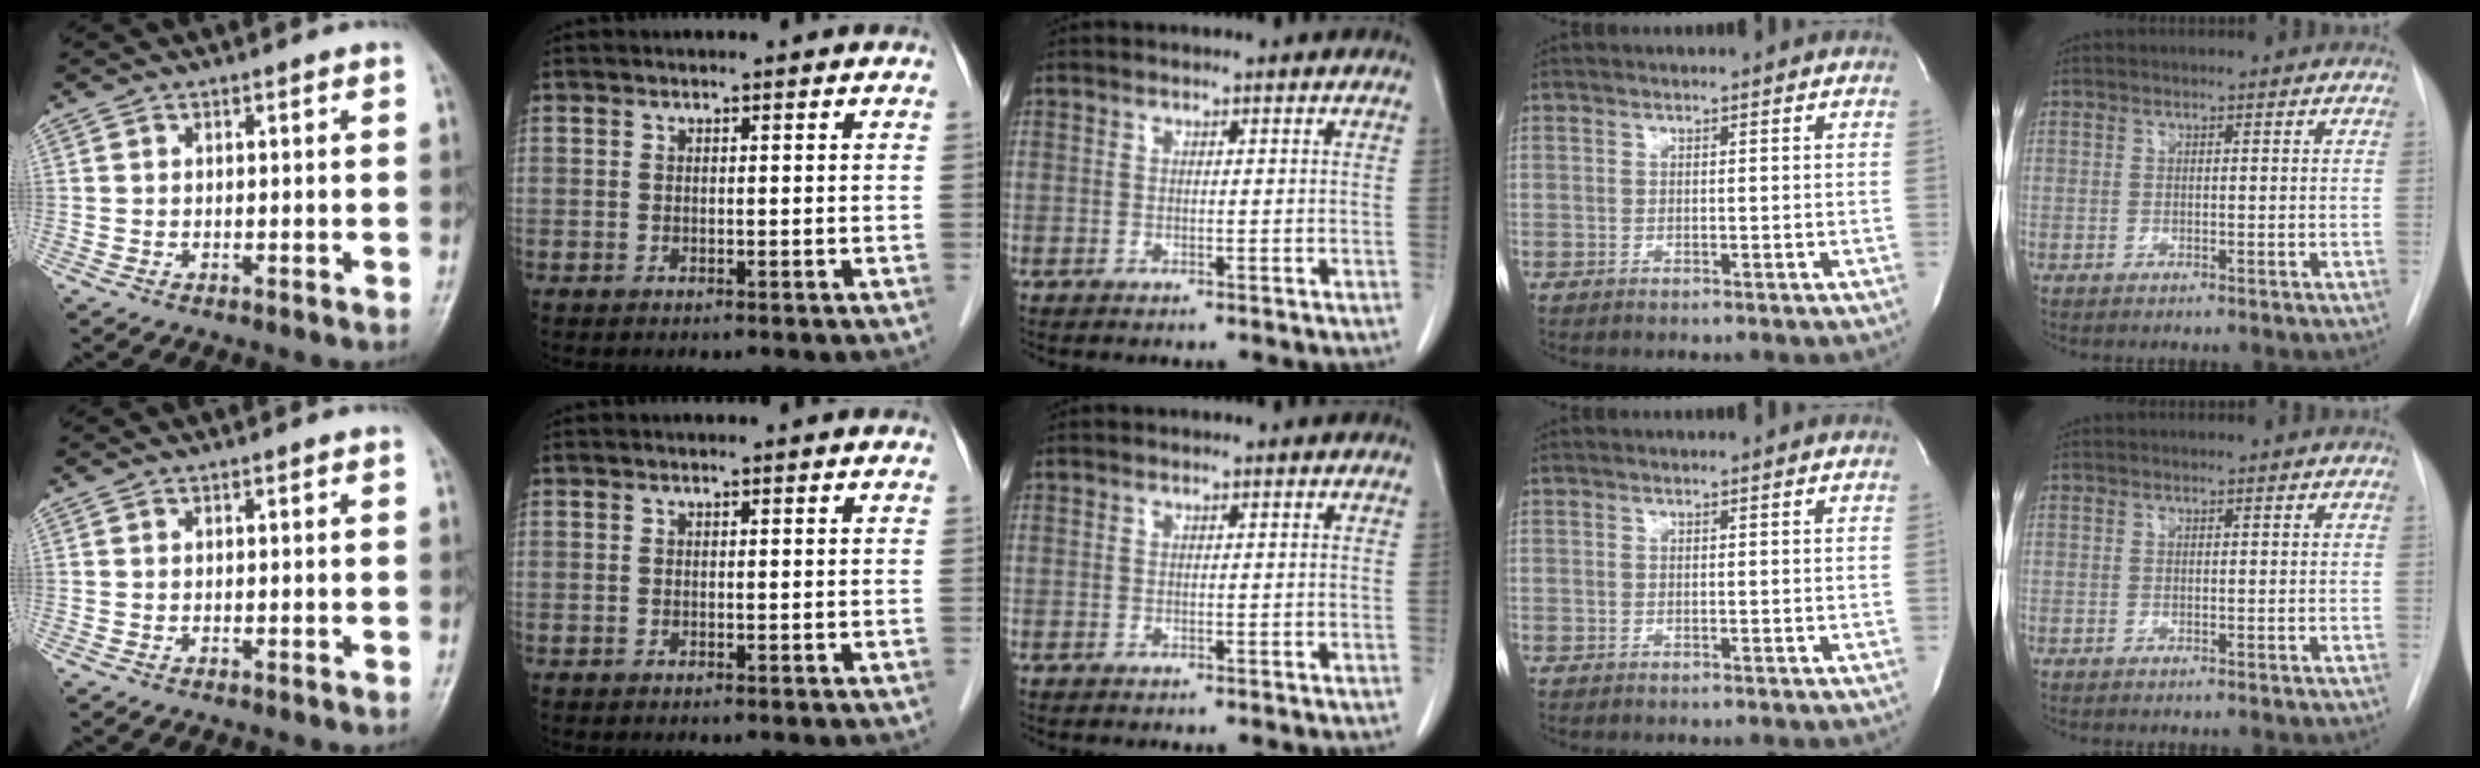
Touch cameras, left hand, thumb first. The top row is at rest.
{}